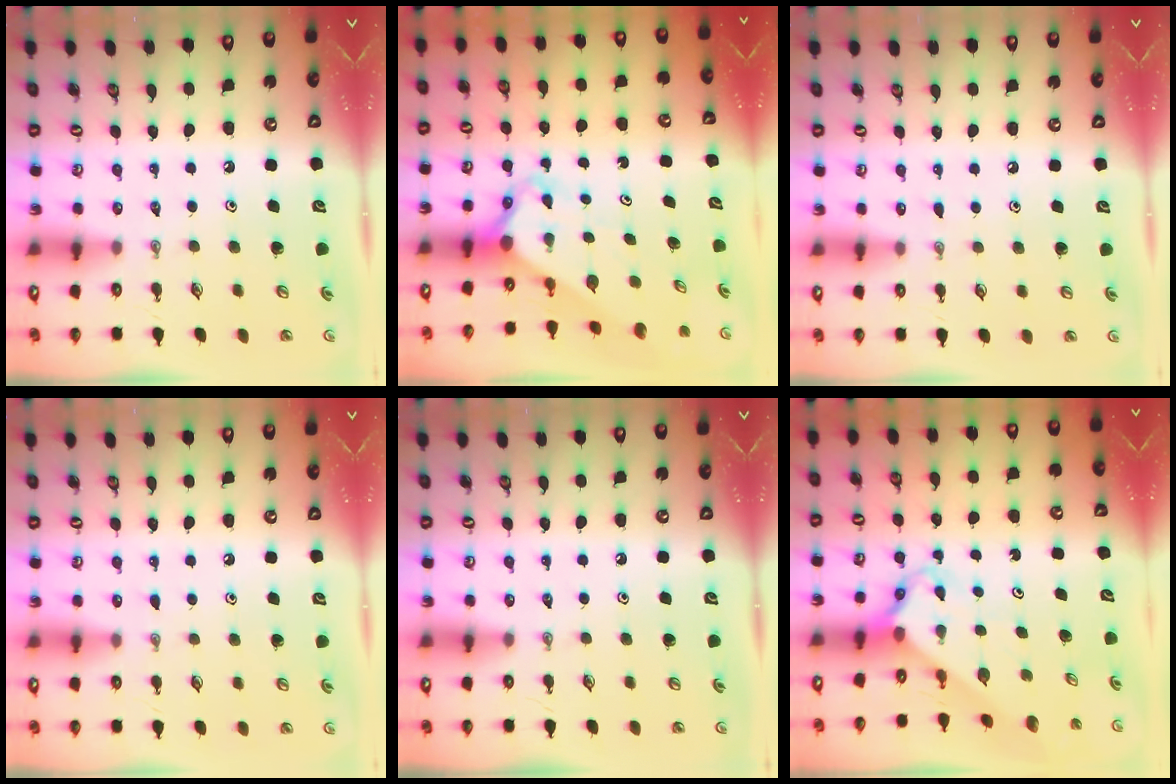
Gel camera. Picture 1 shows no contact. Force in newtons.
{"total": 3.1, "press": 3.1, "slide": 0.2}
{"total": 2.4, "press": 2.4, "slide": 0.4}
{"total": 2.8, "press": 2.8, "slide": 0.3}
{"total": 0.0}
{"total": 2.5, "press": 2.5, "slide": 0.2}